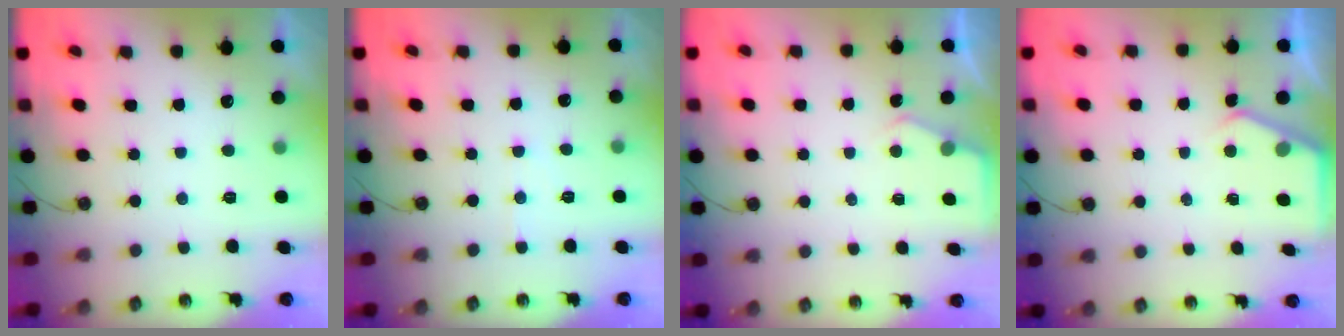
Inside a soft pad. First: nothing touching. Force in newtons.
{"total": 4.0, "press": 3.9, "slide": 0.6}
{"total": 3.7, "press": 3.7, "slide": 0.5}
{"total": 2.2, "press": 2.2, "slide": 0.3}